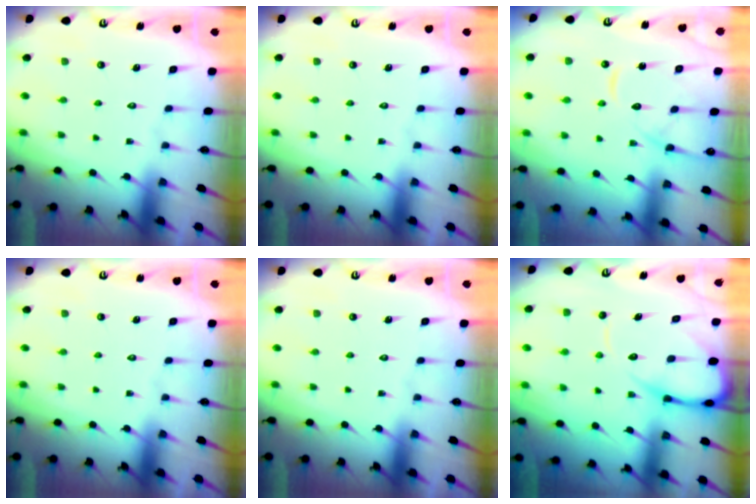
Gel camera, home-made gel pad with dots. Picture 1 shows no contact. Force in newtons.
{"total": 0.0}
{"total": 11.7, "press": 11.6, "slide": 1.3}
{"total": 0.0}
{"total": 0.0}
{"total": 9.8, "press": 9.7, "slide": 1.1}